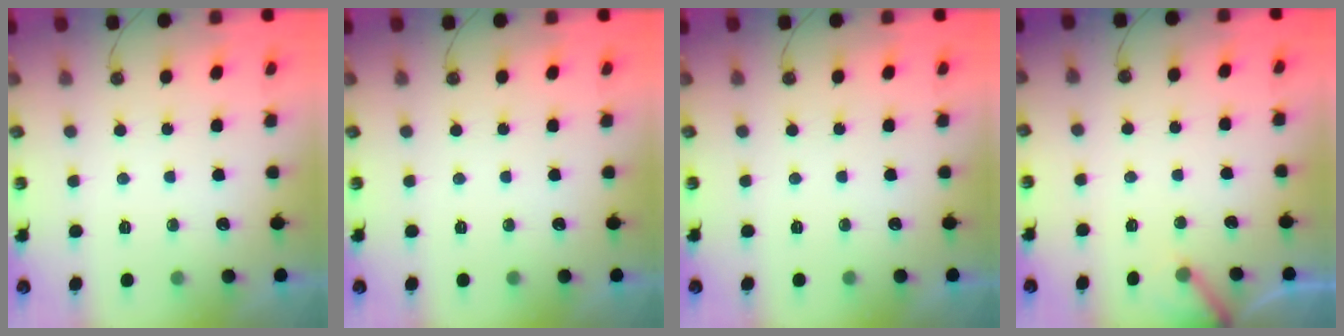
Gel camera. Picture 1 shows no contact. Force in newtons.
{"total": 0.0}
{"total": 0.0}
{"total": 4.1, "press": 4.1, "slide": 0.1}